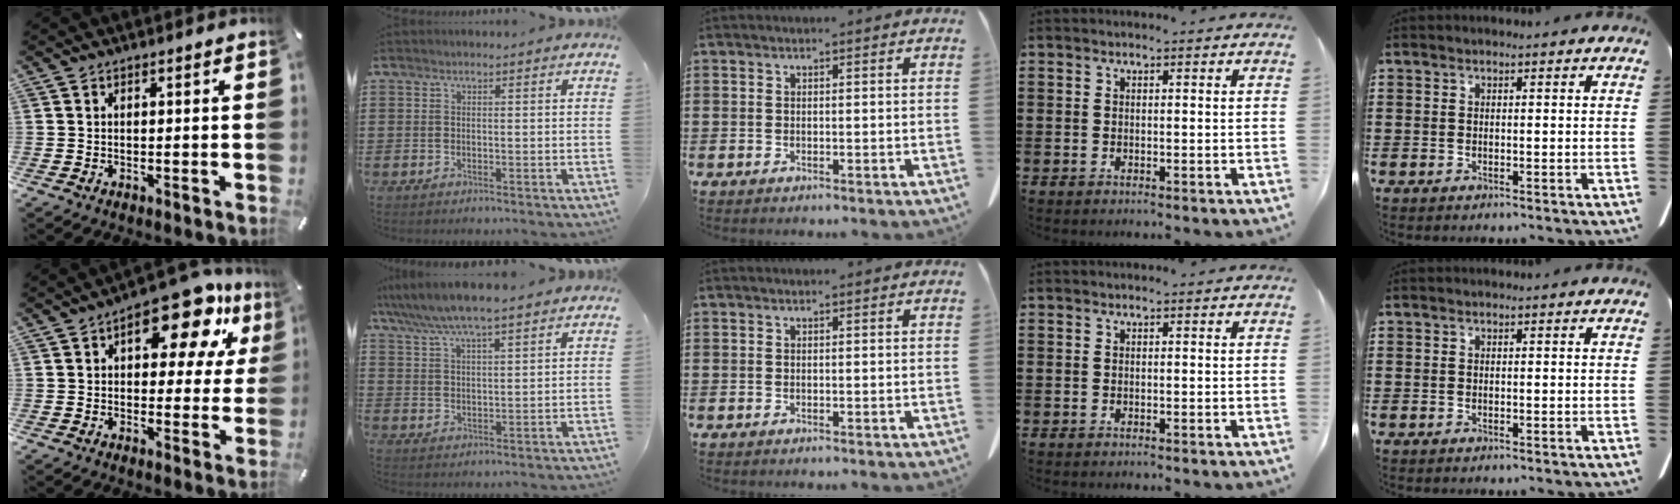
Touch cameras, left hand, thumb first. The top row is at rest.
{"thumb": {"total": 16.4, "force": [8.5, 7.4, 12.0], "torque": [-0.159, -0.041, 0.134]}, "index": {"total": 6.5, "force": [5.5, 0.7, 3.4], "torque": [-0.082, -0.019, 0.097]}}